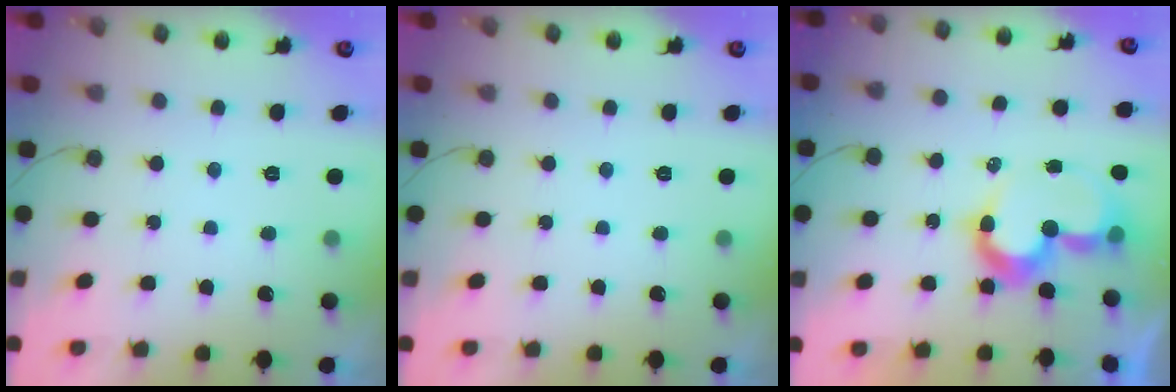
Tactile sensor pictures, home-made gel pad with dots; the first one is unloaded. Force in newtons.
{"total": 0.0}
{"total": 9.6, "press": 9.5, "slide": 0.9}